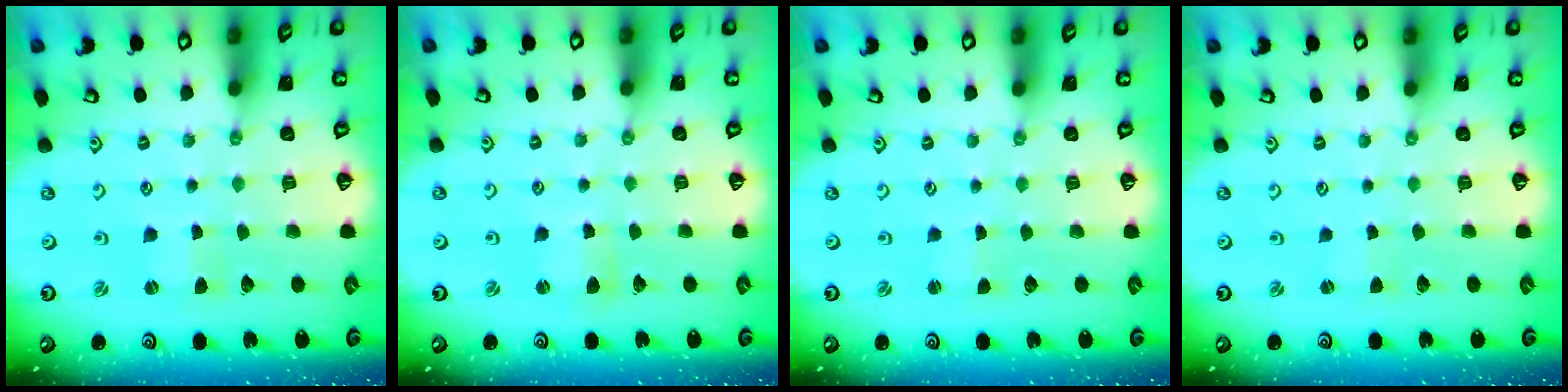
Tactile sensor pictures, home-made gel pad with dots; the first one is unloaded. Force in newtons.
{"total": 2.1, "press": 2.1, "slide": 0.3}
{"total": 0.0}
{"total": 0.0}